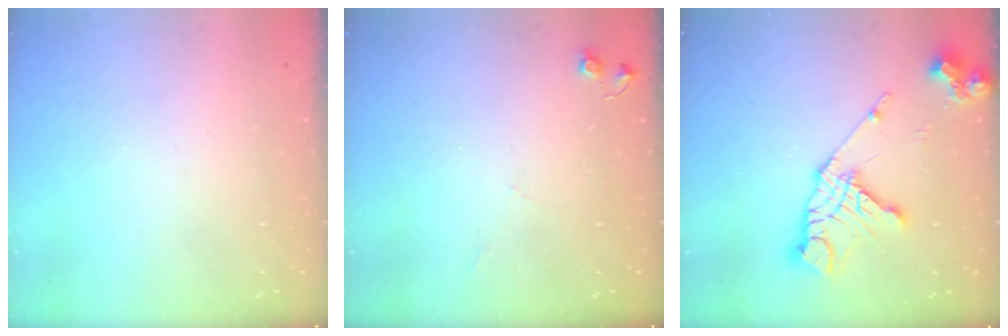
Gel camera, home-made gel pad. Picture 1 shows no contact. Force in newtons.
{"total": 4.9, "press": 4.8, "slide": 0.9}
{"total": 17.1, "press": 17.0, "slide": 1.8}